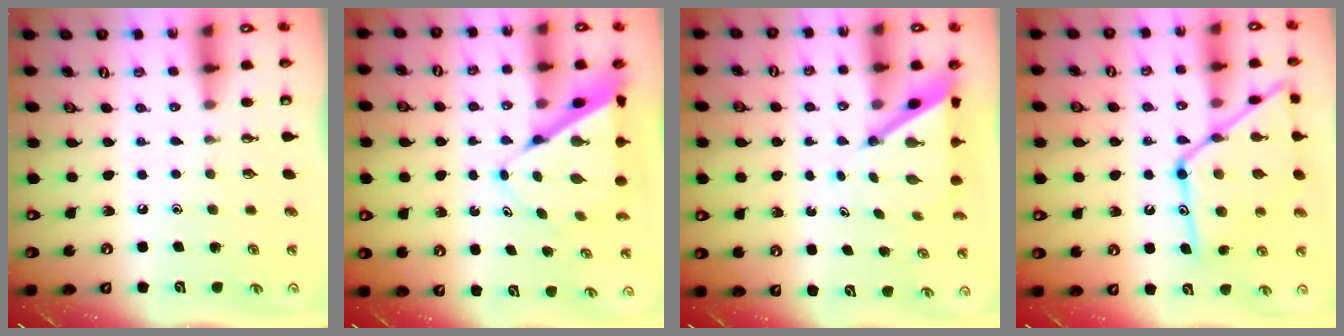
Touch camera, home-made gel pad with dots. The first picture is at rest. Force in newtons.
{"total": 9.3, "press": 9.3, "slide": 0.7}
{"total": 5.9, "press": 5.8, "slide": 0.5}
{"total": 19.8, "press": 19.8, "slide": 1.7}